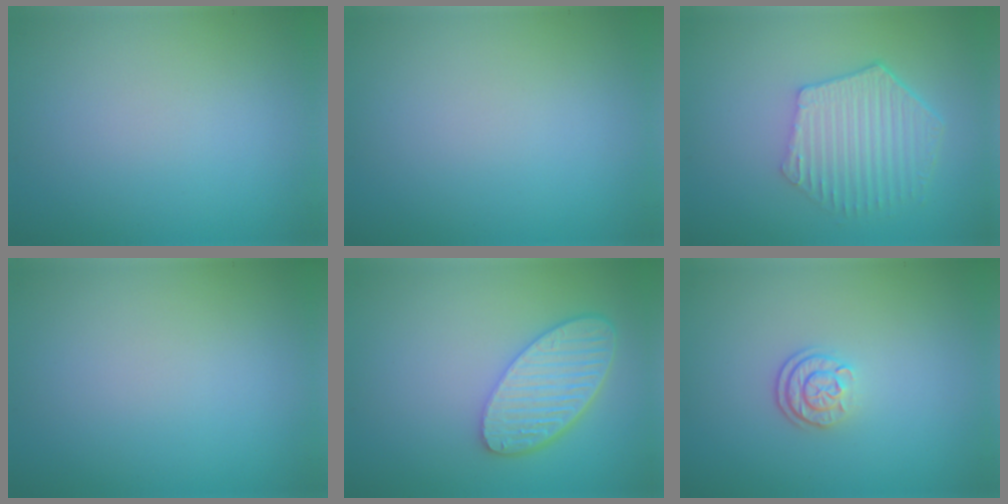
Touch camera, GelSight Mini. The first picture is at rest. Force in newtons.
{"total": 0.0}
{"total": 5.7, "press": 4.2, "slide": 3.8}
{"total": 0.0}
{"total": 5.6, "press": 4.6, "slide": 3.1}
{"total": 2.1, "press": 1.8, "slide": 1.2}